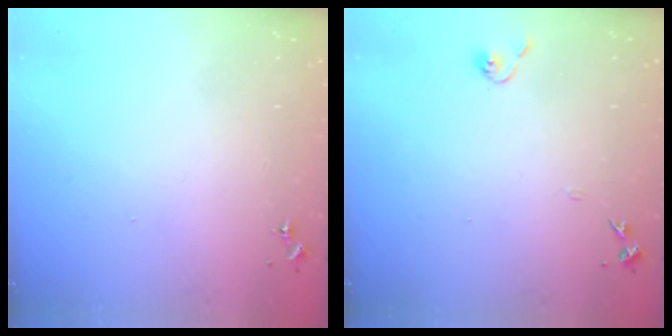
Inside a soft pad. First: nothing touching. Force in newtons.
{"total": 6.8, "press": 6.8, "slide": 0.6}